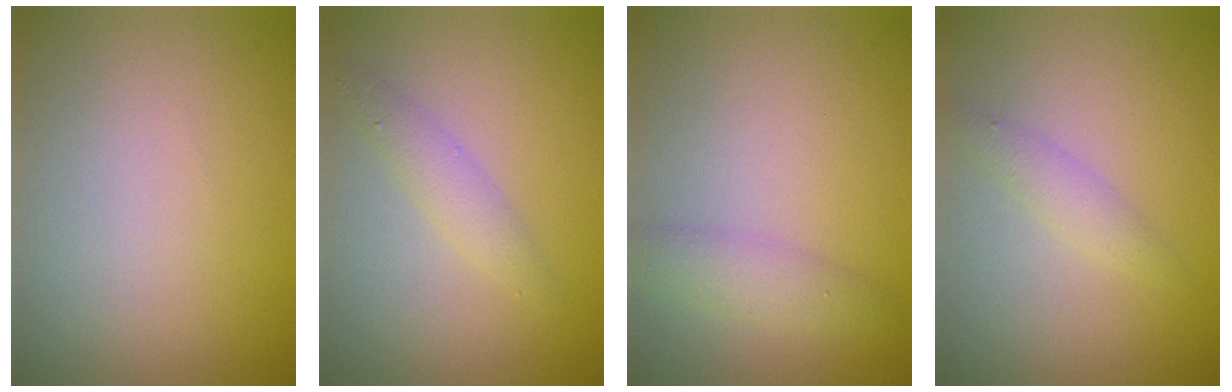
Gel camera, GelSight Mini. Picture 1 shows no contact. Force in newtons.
{"total": 1.7, "press": 1.7, "slide": 0.0}
{"total": 2.5, "press": 2.5, "slide": 0.0}
{"total": 1.6, "press": 1.6, "slide": 0.1}